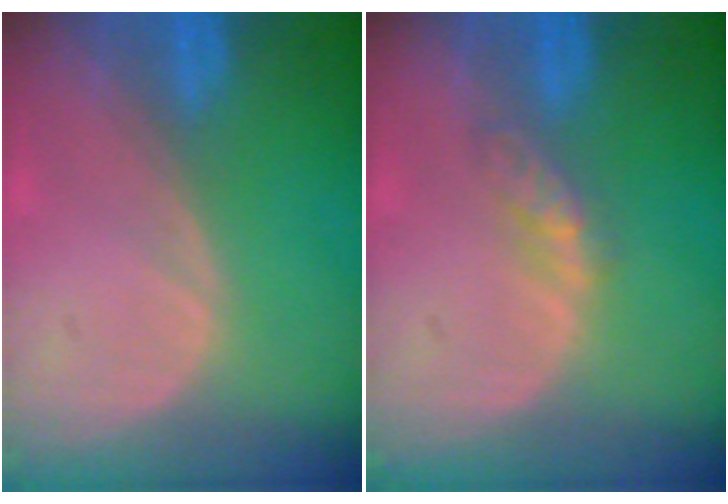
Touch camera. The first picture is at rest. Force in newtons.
{"total": 2.8, "press": 2.5, "slide": 1.2}